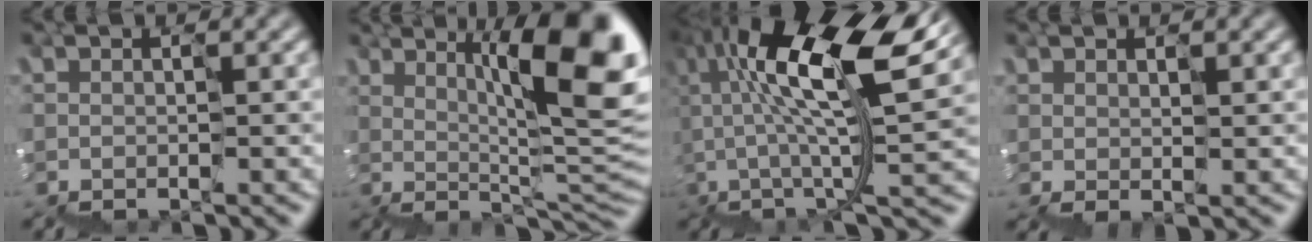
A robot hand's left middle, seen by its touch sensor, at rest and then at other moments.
{"total": 10.5, "force": [2.6, 2.9, 9.7], "torque": [-0.143, 0.003, 0.050]}
{"total": 10.6, "force": [2.4, 3.0, 9.9], "torque": [-0.195, 0.010, 0.053]}
{"total": 1.3, "force": [1.0, 0.7, 0.4], "torque": [-0.014, 0.011, 0.030]}